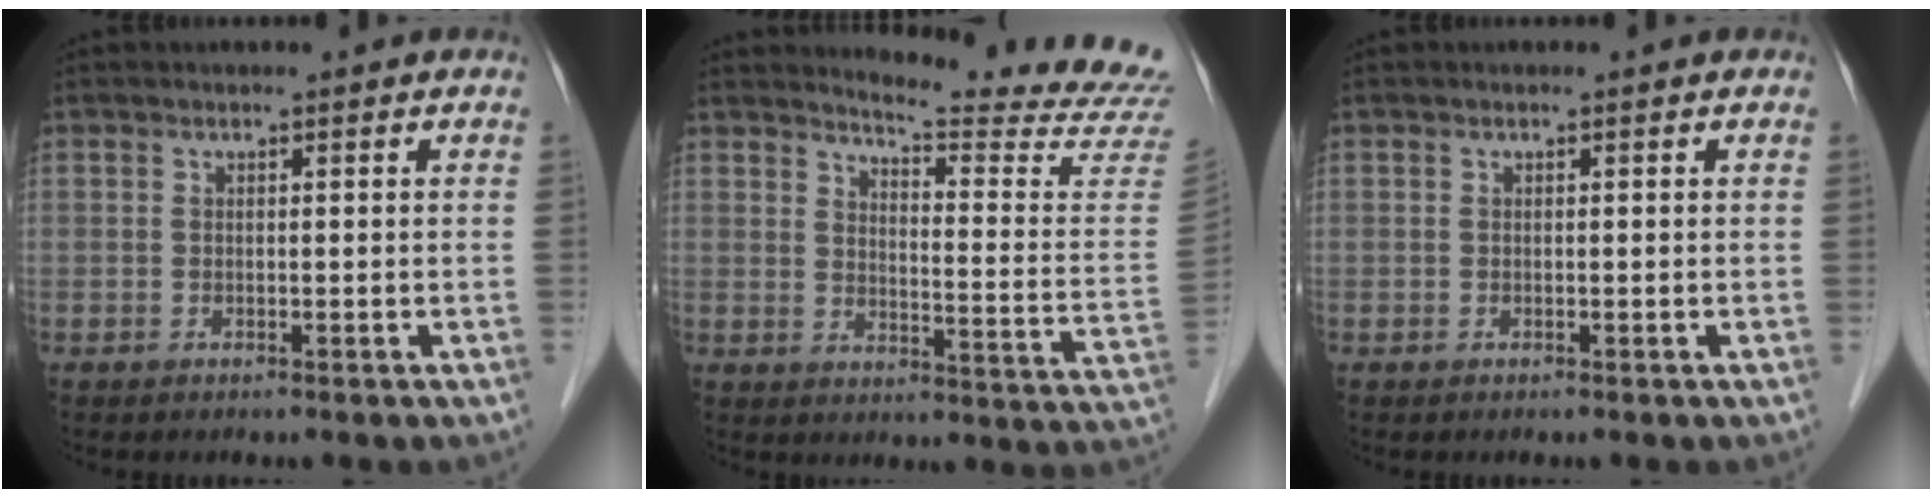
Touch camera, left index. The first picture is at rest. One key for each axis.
{"total": 17.5, "fx": 17.0, "fy": -1.5, "fz": 3.6, "tx": -0.053, "ty": -0.144, "tz": 0.190}
{"total": 0.0}